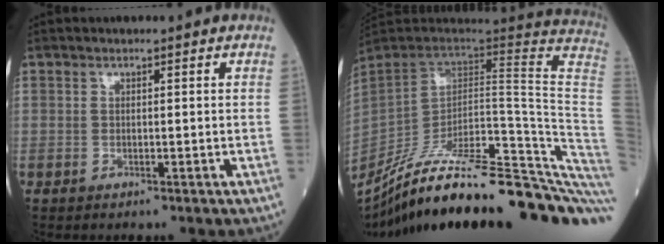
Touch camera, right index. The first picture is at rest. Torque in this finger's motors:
{"motor_torque": [-1.21, -0.92, -0.51, 0.01]}